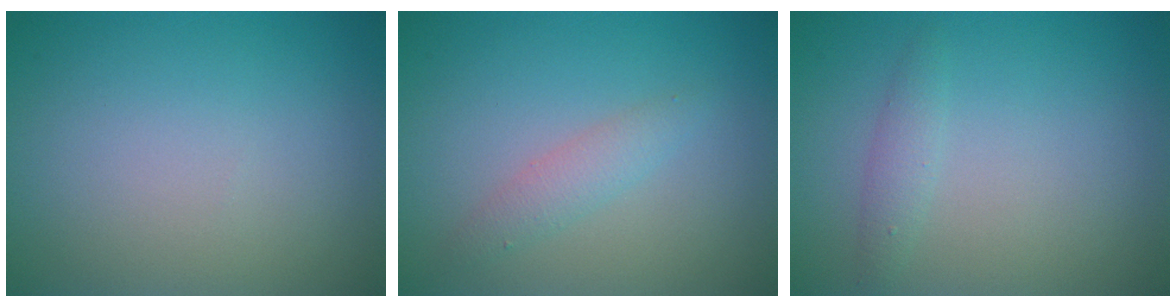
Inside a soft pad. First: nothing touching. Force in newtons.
{"total": 1.8, "press": 1.8, "slide": 0.1}
{"total": 1.3, "press": 1.3, "slide": 0.0}